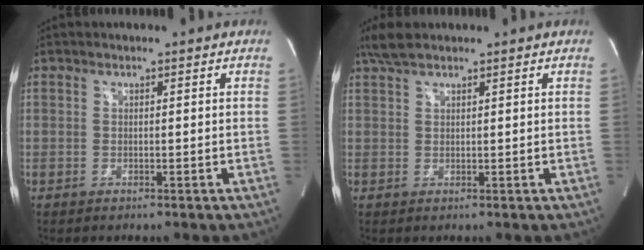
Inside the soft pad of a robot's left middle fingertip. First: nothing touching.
{"total": 3.2, "force": [2.6, 0.6, 1.7], "torque": [-0.045, 0.015, 0.057]}